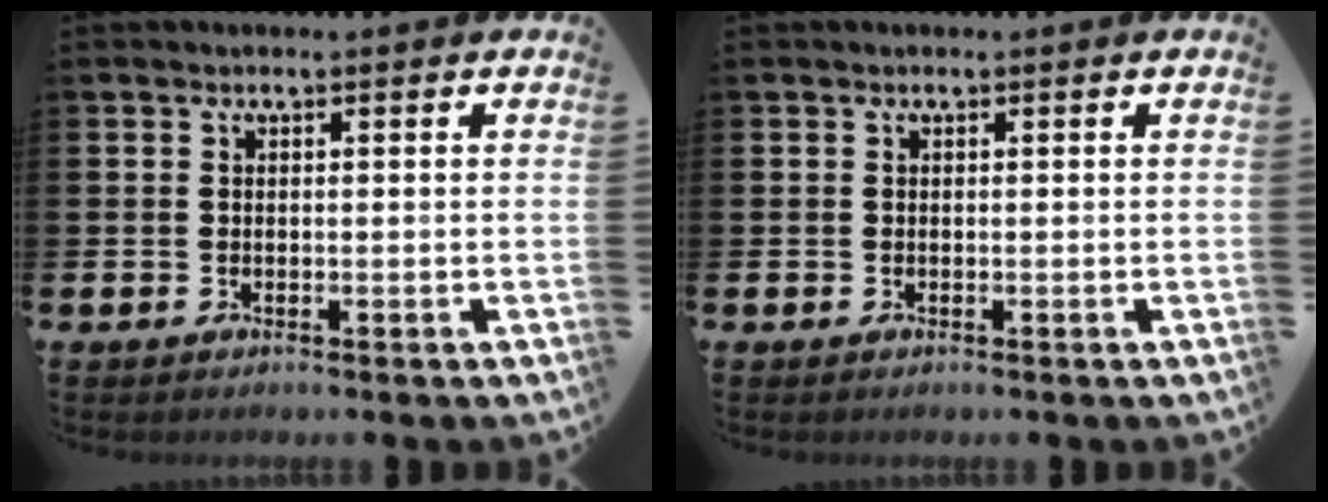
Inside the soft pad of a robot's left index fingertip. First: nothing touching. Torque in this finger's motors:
{"motor_torque": [-0.04, -0.02, 0.01, 0.01]}